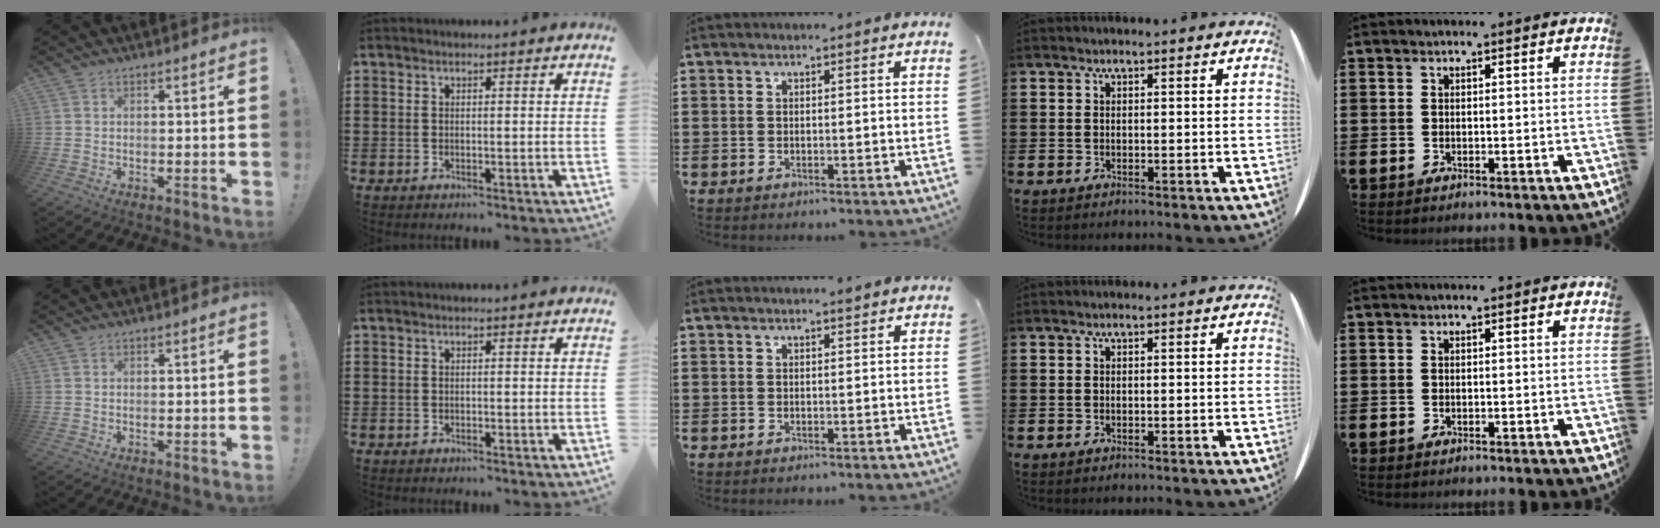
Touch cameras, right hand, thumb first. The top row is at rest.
{}